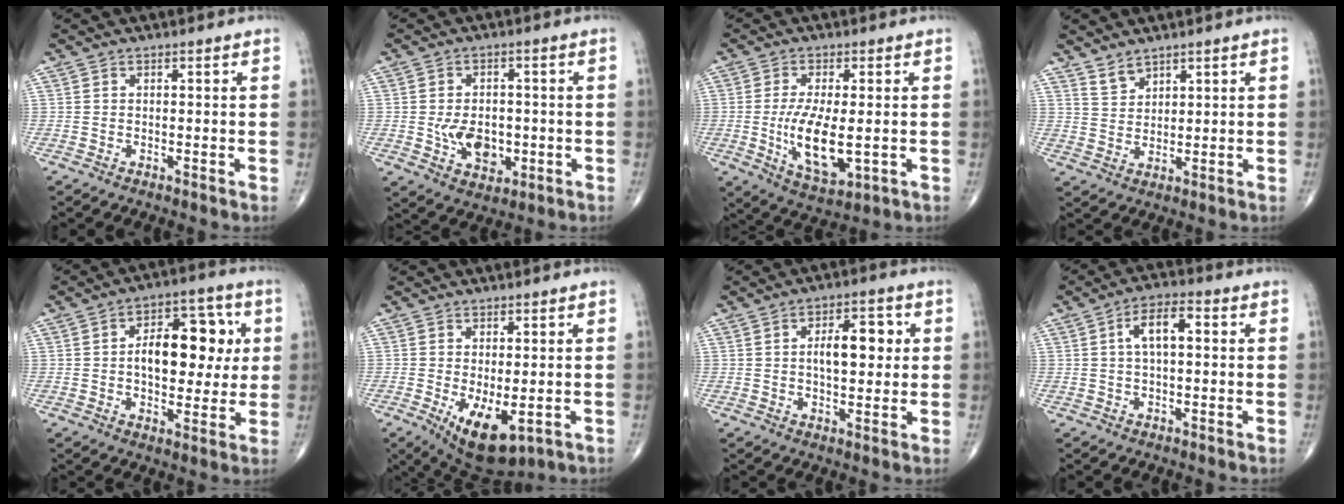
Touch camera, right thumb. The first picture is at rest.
{"total": 8.1, "force": [-1.2, 5.6, 5.8], "torque": [-0.071, -0.002, -0.010]}
{"total": 11.1, "force": [-1.3, 4.5, 10.1], "torque": [-0.186, -0.021, -0.011]}
{"total": 3.3, "force": [2.8, 1.4, 0.9], "torque": [-0.005, -0.022, 0.058]}
{"total": 15.0, "force": [1.9, 8.6, 12.1], "torque": [-0.135, 0.016, 0.026]}
{"total": 9.6, "force": [-2.9, 4.4, 8.0], "torque": [-0.119, -0.016, -0.030]}
{"total": 8.8, "force": [1.4, 4.4, 7.5], "torque": [-0.094, 0.005, 0.020]}
{"total": 6.6, "force": [1.2, 2.9, 5.8], "torque": [-0.101, 0.016, 0.015]}